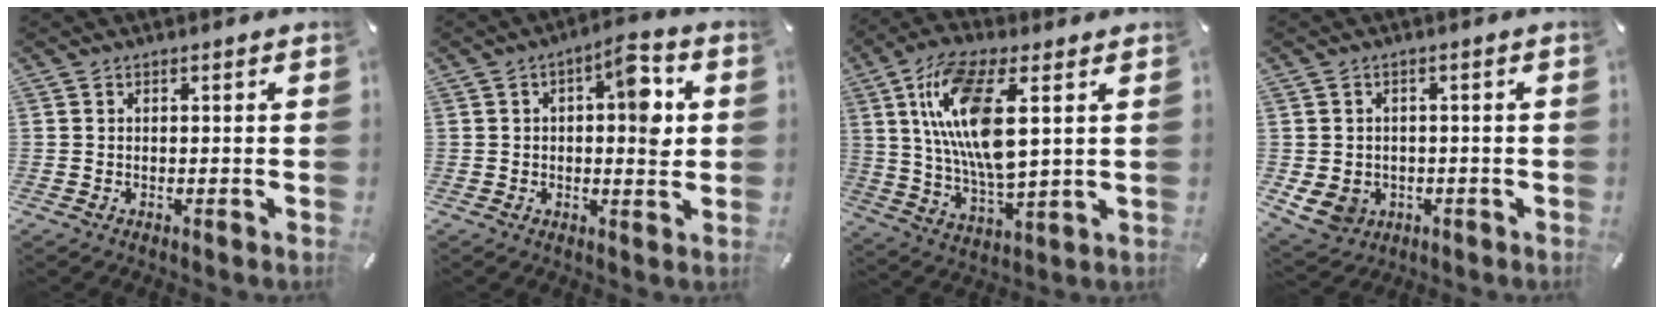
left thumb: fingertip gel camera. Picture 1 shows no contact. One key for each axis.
{"total": 9.8, "fx": 2.0, "fy": 4.2, "fz": 8.6, "tx": -0.103, "ty": -0.008, "tz": 0.025}
{"total": 16.6, "fx": 5.2, "fy": 6.4, "fz": 14.4, "tx": -0.297, "ty": -0.009, "tz": 0.088}
{"total": 5.9, "fx": -1.4, "fy": 5.3, "fz": 2.3, "tx": -0.062, "ty": 0.004, "tz": -0.027}